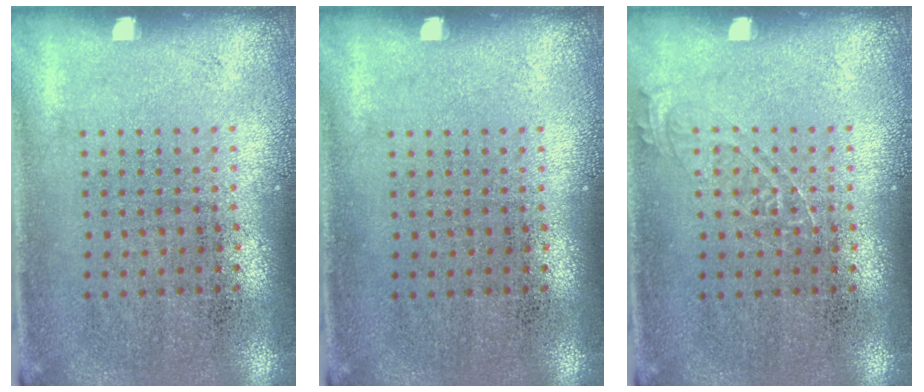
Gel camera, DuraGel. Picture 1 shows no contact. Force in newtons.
{"total": 0.0}
{"total": 1.0, "press": 1.0, "slide": 0.1}